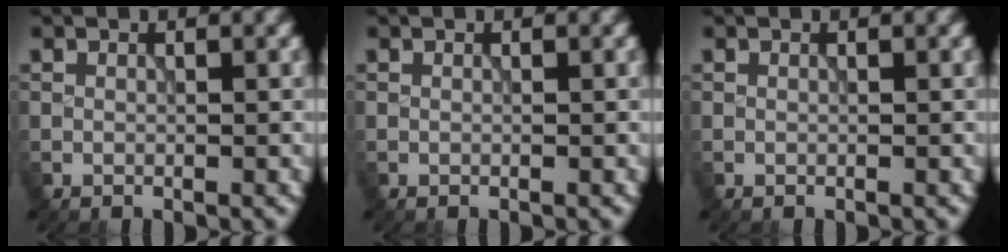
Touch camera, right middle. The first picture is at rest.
{"total": 0.0}
{"total": 0.0}